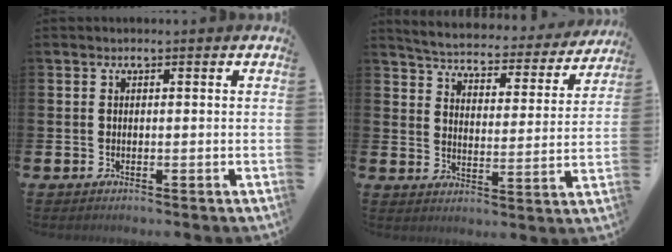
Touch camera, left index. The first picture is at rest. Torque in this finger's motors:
{"motor_torque": [0.89, -1.25, 0.19, 0.07]}